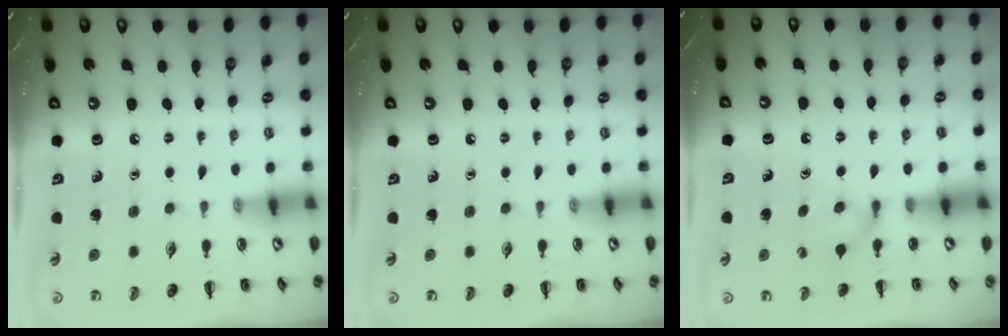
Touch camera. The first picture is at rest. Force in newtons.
{"total": 0.0}
{"total": 5.5, "press": 5.3, "slide": 1.3}